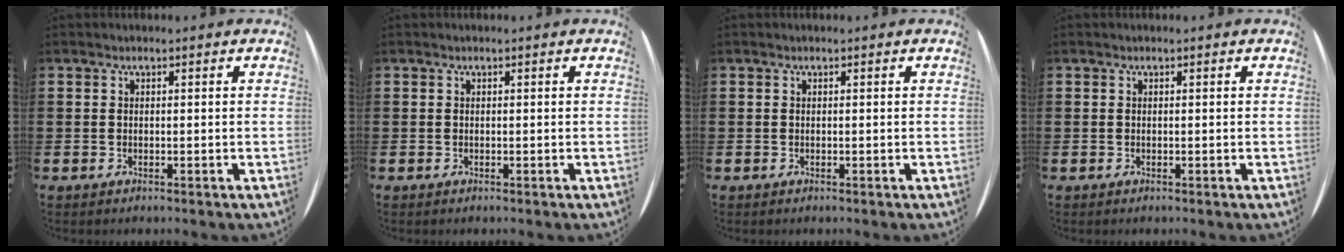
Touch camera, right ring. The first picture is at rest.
{"total": 0.0}
{"total": 0.0}
{"total": 0.0}